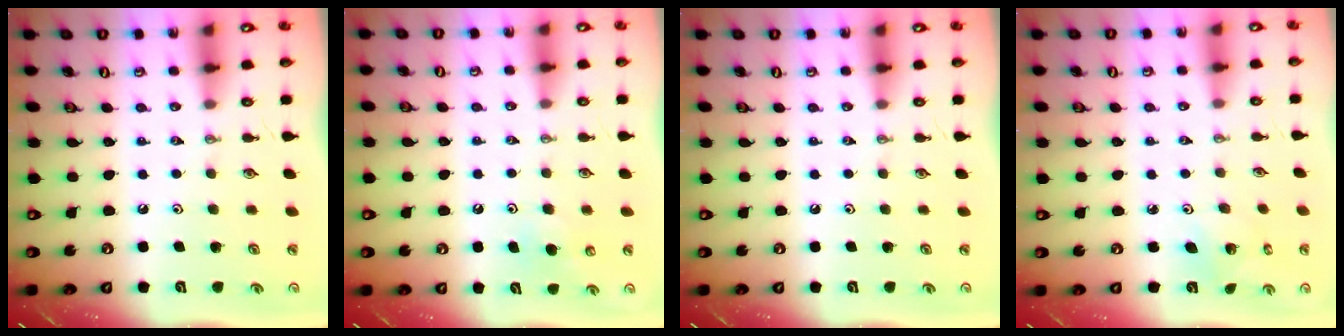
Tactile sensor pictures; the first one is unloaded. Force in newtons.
{"total": 5.8, "press": 5.7, "slide": 1.0}
{"total": 0.0}
{"total": 3.9, "press": 3.9, "slide": 0.2}